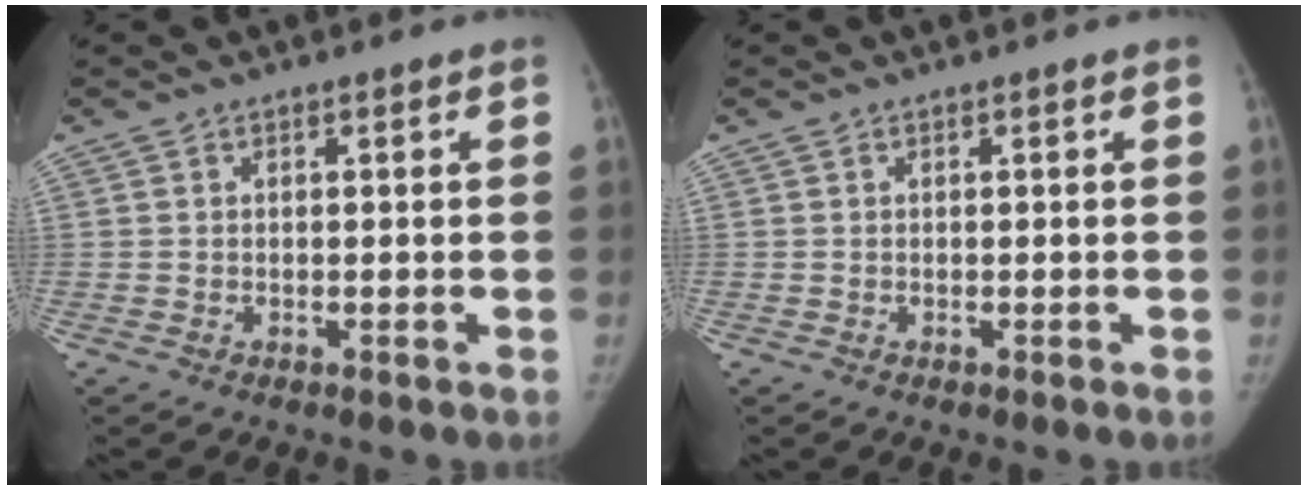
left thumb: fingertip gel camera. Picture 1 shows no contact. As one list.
[{"total": 0.0}]